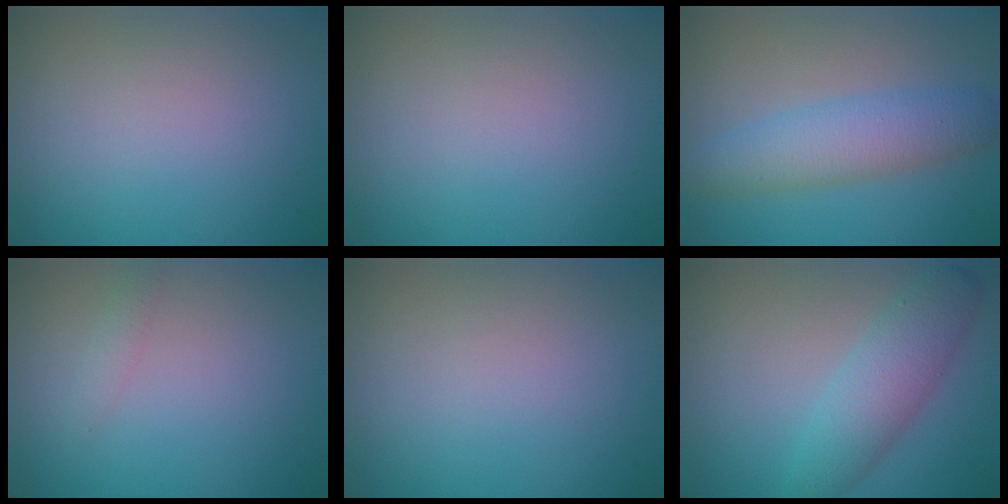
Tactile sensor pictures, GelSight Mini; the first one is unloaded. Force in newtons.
{"total": 0.0}
{"total": 4.6, "press": 4.6, "slide": 0.1}
{"total": 0.9, "press": 0.9, "slide": 0.1}
{"total": 0.0}
{"total": 4.6, "press": 4.6, "slide": 0.1}